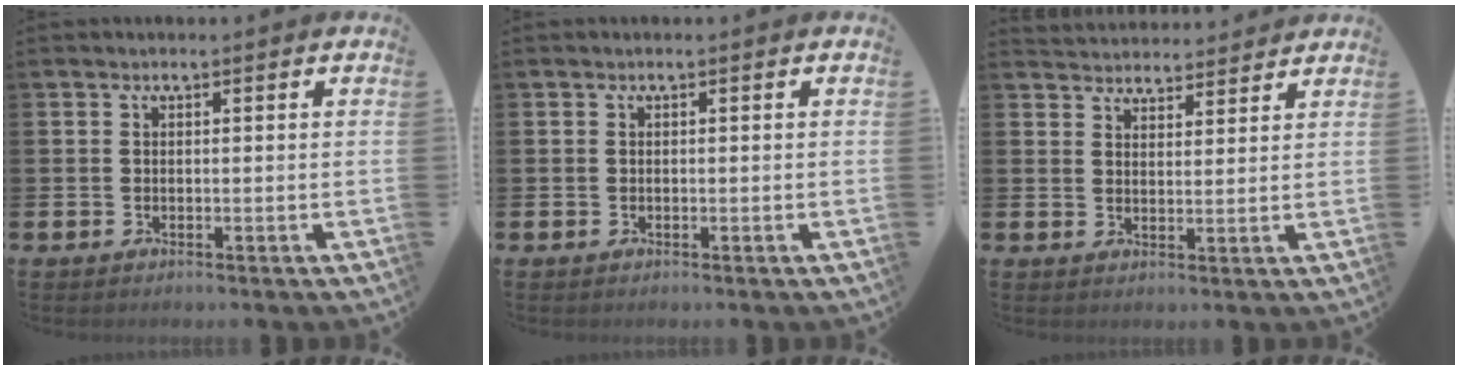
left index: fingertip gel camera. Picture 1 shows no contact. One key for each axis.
{"total": 0.0}
{"total": 3.8, "fx": 3.7, "fy": 0.8, "fz": -0.3, "tx": -0.002, "ty": -0.023, "tz": 0.067}